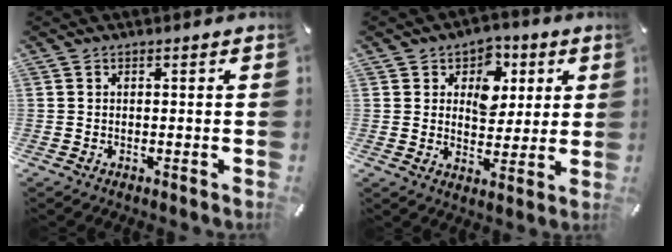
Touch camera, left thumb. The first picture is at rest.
{"total": 8.6, "force": [3.2, 7.0, 3.9], "torque": [-0.054, -0.010, 0.053]}